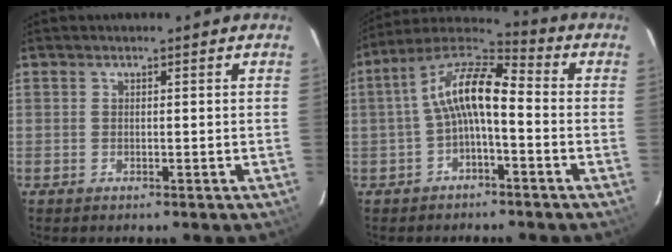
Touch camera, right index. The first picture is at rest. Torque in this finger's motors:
{"motor_torque": [1.16, -0.63, 0.56, 0.21]}